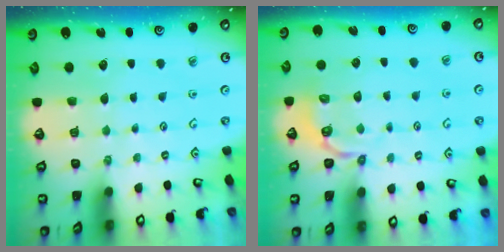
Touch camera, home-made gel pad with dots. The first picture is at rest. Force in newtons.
{"total": 3.4, "press": 2.6, "slide": 2.2}